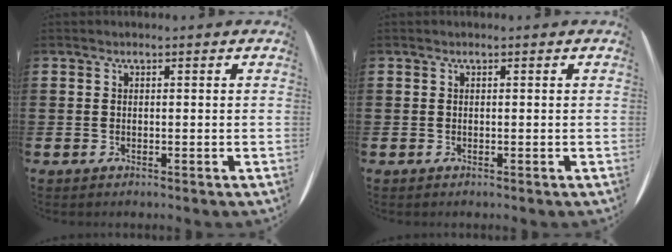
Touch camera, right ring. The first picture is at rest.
{"total": 0.0}